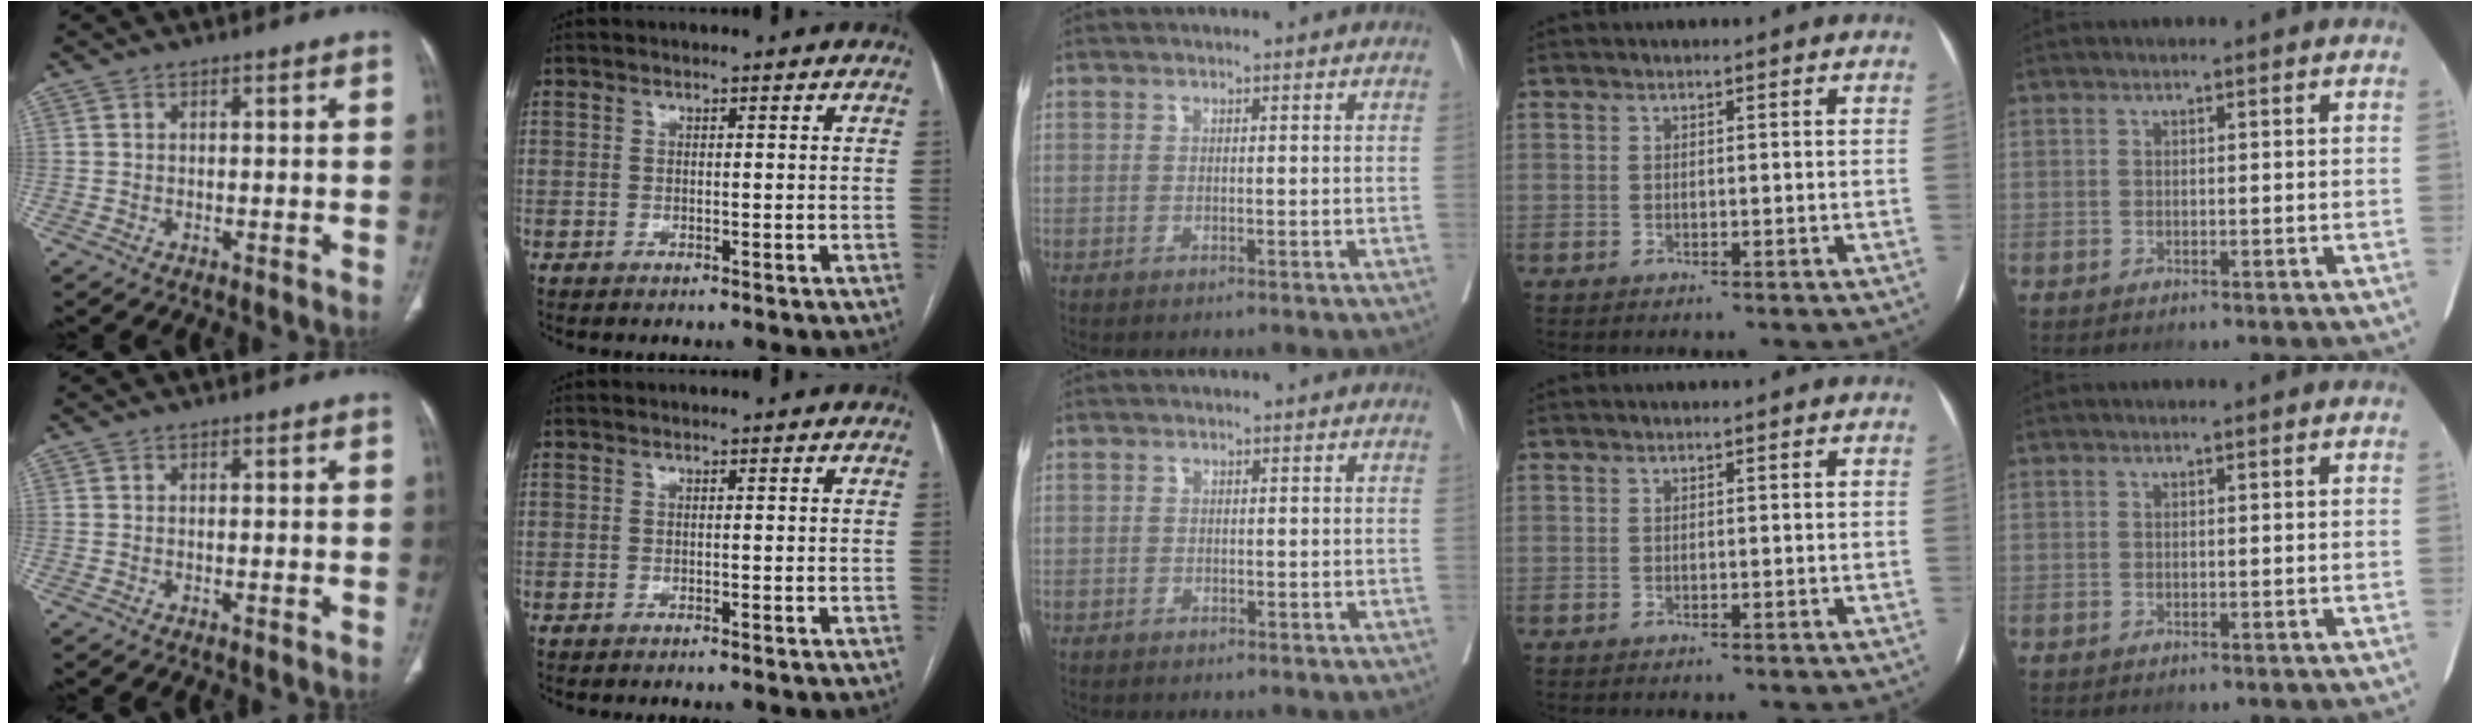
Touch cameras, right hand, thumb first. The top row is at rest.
{"middle": {"total": 1.0, "force": [-0.6, 0.8, -0.1], "torque": [-0.005, 0.006, -0.011]}}